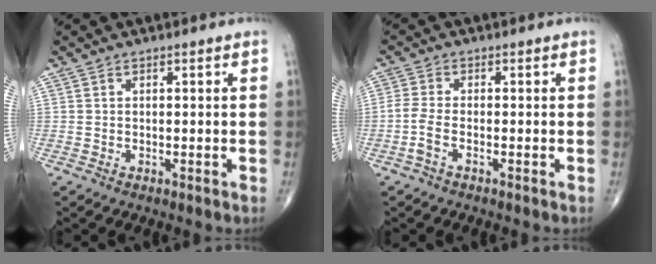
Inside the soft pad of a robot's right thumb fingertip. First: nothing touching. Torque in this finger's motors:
{"motor_torque": [-0.10, 0.33, 0.79, -0.35, 0.25]}